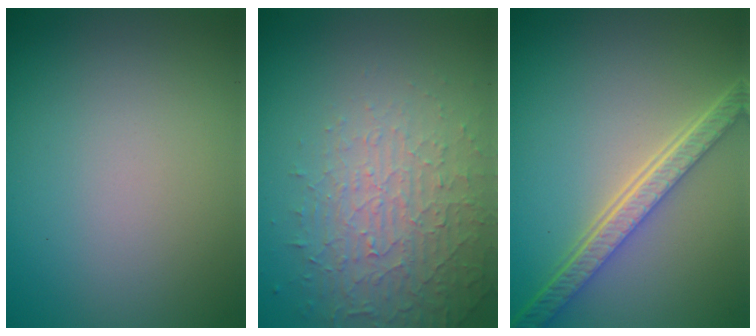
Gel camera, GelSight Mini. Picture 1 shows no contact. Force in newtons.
{"total": 4.5, "press": 3.1, "slide": 3.2}
{"total": 5.4, "press": 4.0, "slide": 3.6}